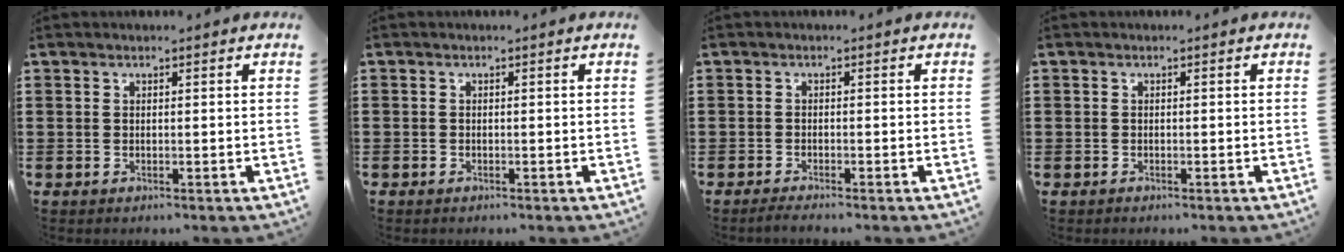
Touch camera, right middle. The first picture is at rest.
{"total": 0.7, "force": [-0.5, 0.5, -0.1], "torque": [0.000, 0.001, -0.012]}
{"total": 1.3, "force": [-1.3, 0.1, 0.3], "torque": [-0.007, -0.001, -0.024]}
{"total": 0.6, "force": [-0.4, 0.4, 0.0], "torque": [0.000, 0.001, -0.009]}